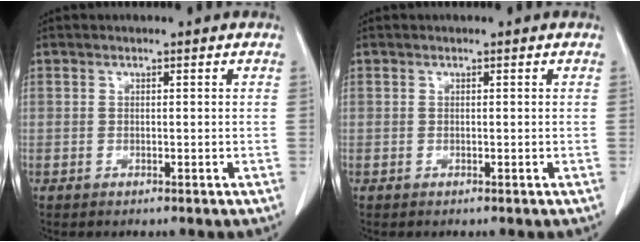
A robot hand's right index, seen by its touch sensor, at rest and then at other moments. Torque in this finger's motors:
{"motor_torque": [0.00, 0.00, 0.00, 0.00]}